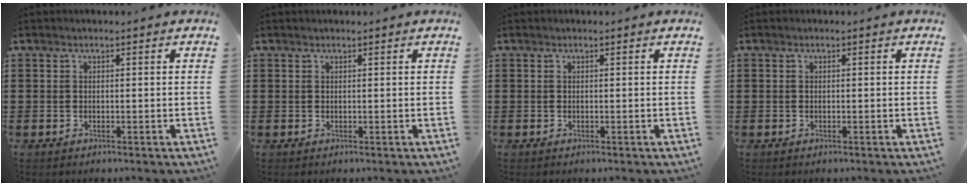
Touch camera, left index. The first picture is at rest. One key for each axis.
{"total": 0.0}
{"total": 0.0}
{"total": 0.0}